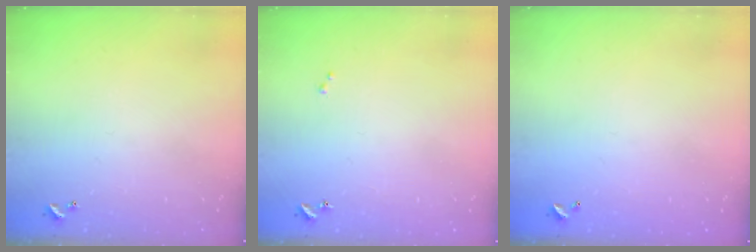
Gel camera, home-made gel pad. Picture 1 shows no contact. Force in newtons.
{"total": 0.0}
{"total": 2.8, "press": 2.8, "slide": 0.1}